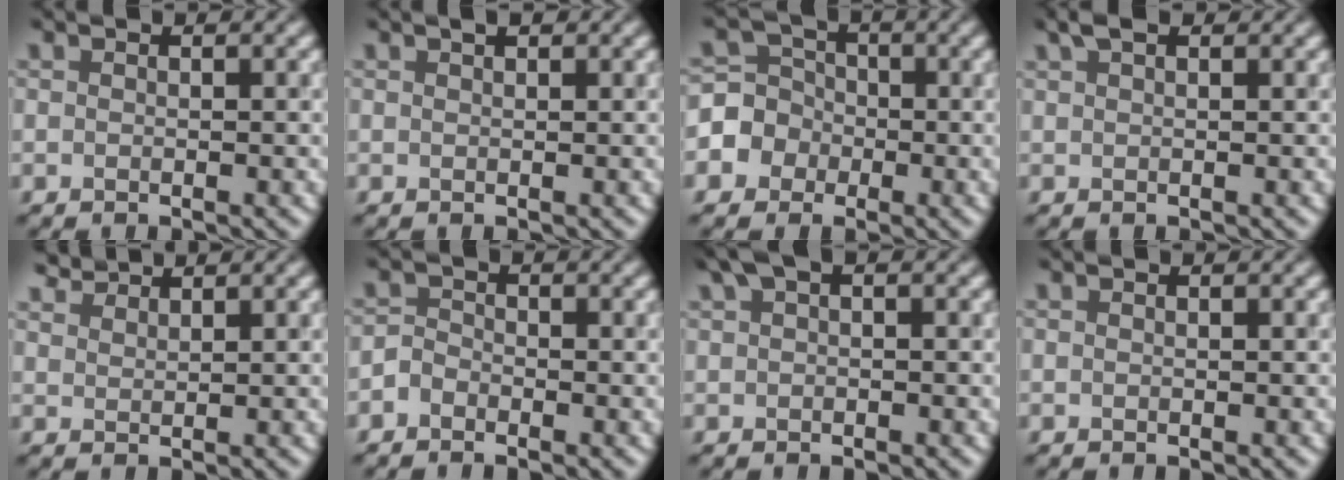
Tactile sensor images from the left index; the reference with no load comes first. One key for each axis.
{"total": 0.9, "fx": 0.6, "fy": 0.3, "fz": 0.5, "tx": -0.005, "ty": 0.008, "tz": 0.011}
{"total": 4.0, "fx": -1.2, "fy": 3.9, "fz": 0.3, "tx": 0.015, "ty": 0.018, "tz": -0.039}
{"total": 1.7, "fx": 1.3, "fy": 0.5, "fz": 0.9, "tx": -0.010, "ty": 0.012, "tz": 0.024}
{"total": 2.3, "fx": 2.3, "fy": 0.2, "fz": 0.0, "tx": 0.002, "ty": 0.008, "tz": 0.045}
{"total": 1.0, "fx": -0.8, "fy": 0.7, "fz": 0.2, "tx": 0.004, "ty": 0.012, "tz": -0.018}
{"total": 1.5, "fx": 0.8, "fy": 0.6, "fz": 1.1, "tx": -0.017, "ty": 0.013, "tz": 0.015}
{"total": 0.0}